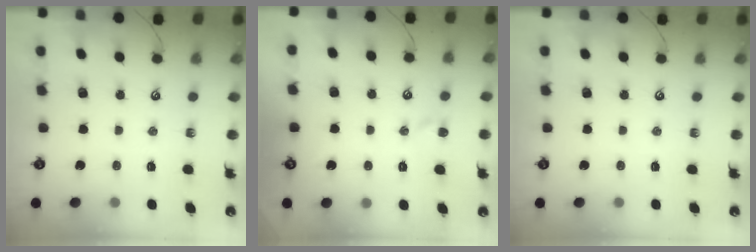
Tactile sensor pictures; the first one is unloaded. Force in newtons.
{"total": 2.2, "press": 2.1, "slide": 0.7}
{"total": 0.0}